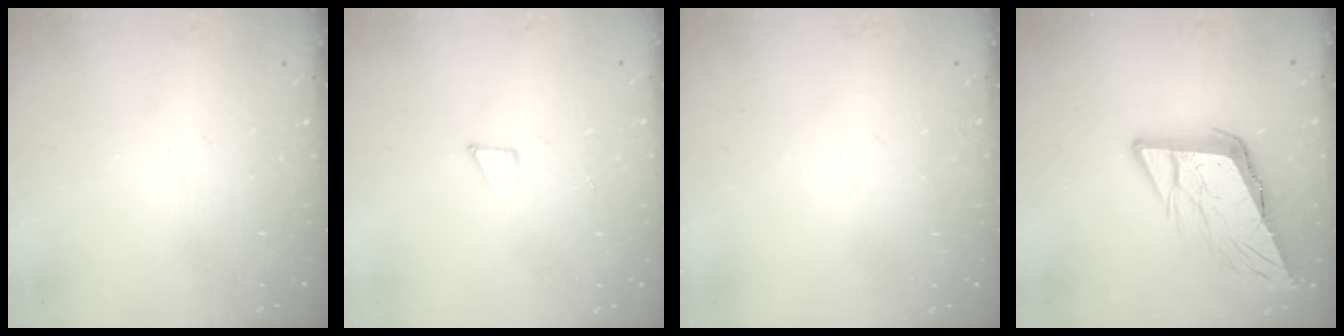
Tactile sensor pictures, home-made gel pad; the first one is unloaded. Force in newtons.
{"total": 4.3, "press": 4.2, "slide": 0.3}
{"total": 1.6, "press": 1.6, "slide": 0.1}
{"total": 10.6, "press": 10.2, "slide": 2.8}